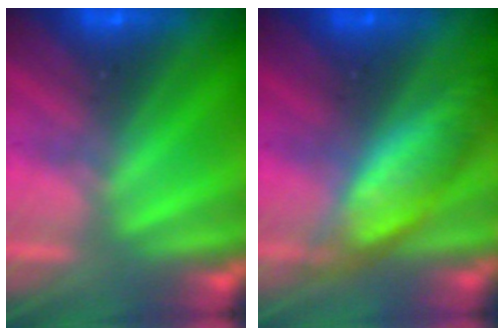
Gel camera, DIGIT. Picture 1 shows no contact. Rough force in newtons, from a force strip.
{"total": 7.4}